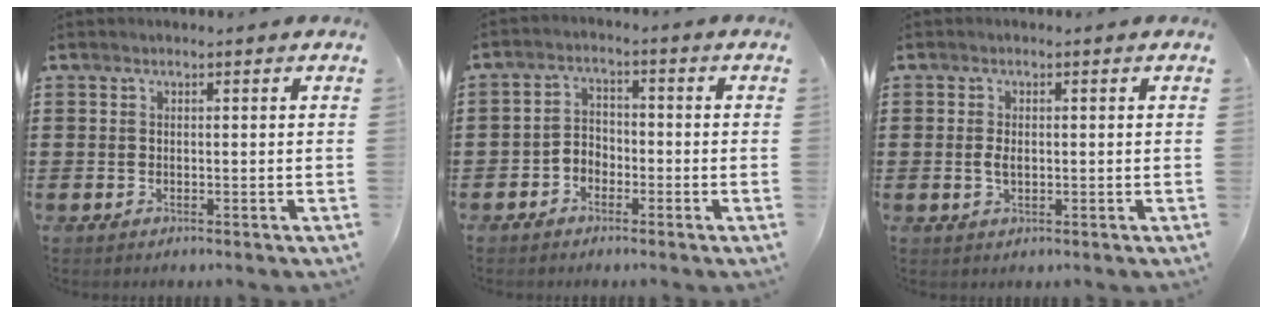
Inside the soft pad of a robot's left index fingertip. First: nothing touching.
{"total": 2.9, "force": [-2.3, 1.7, 0.6], "torque": [-0.019, 0.007, -0.051]}
{"total": 2.1, "force": [0.0, 1.0, 1.8], "torque": [-0.045, 0.001, -0.004]}